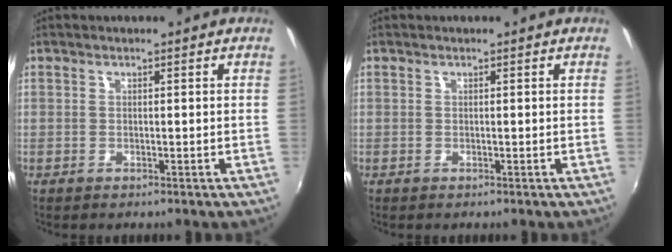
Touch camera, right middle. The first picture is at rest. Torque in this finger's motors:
{"motor_torque": [0.00, 0.00, 0.00, 0.00]}